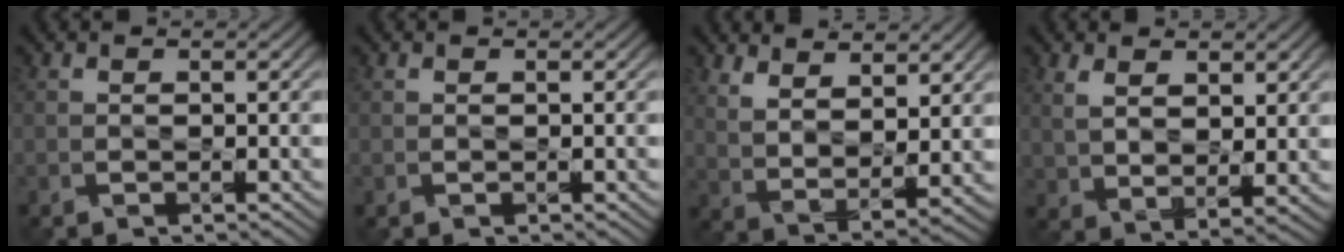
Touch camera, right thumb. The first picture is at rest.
{"total": 0.0}
{"total": 7.3, "force": [4.9, 2.6, 4.7], "torque": [-0.100, -0.018, 0.103]}
{"total": 5.6, "force": [2.8, 2.6, 4.0], "torque": [-0.091, -0.012, 0.062]}